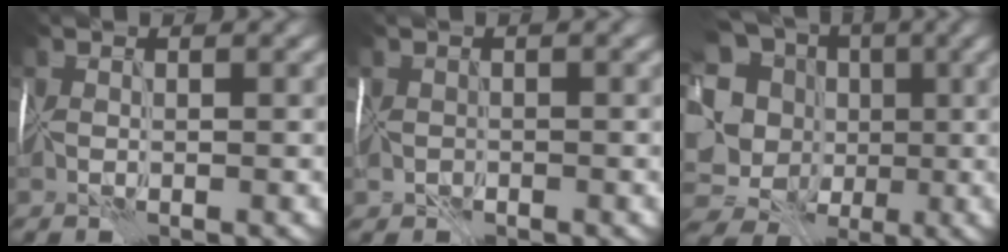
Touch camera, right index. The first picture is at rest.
{"total": 1.3, "force": [-1.1, 0.6, -0.2], "torque": [0.003, -0.003, -0.021]}
{"total": 13.0, "force": [-0.7, 12.3, 4.1], "torque": [-0.121, 0.032, -0.012]}